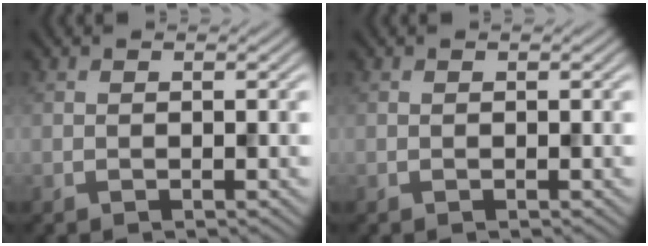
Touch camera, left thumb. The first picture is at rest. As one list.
[{"total": 0.0}]